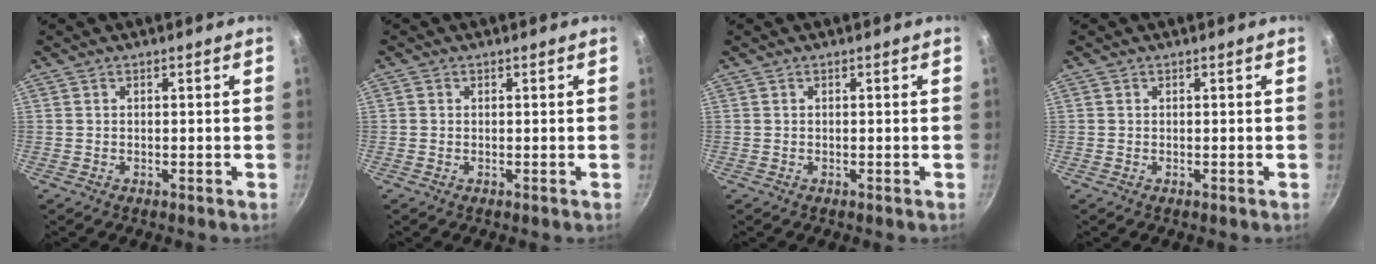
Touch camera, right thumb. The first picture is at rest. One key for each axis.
{"total": 0.5, "fx": 0.0, "fy": 0.5, "fz": 0.1, "tx": 0.000, "ty": 0.001, "tz": -0.002}
{"total": 0.0}
{"total": 0.0}